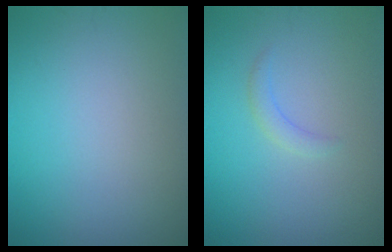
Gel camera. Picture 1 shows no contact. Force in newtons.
{"total": 1.2, "press": 1.2, "slide": 0.2}